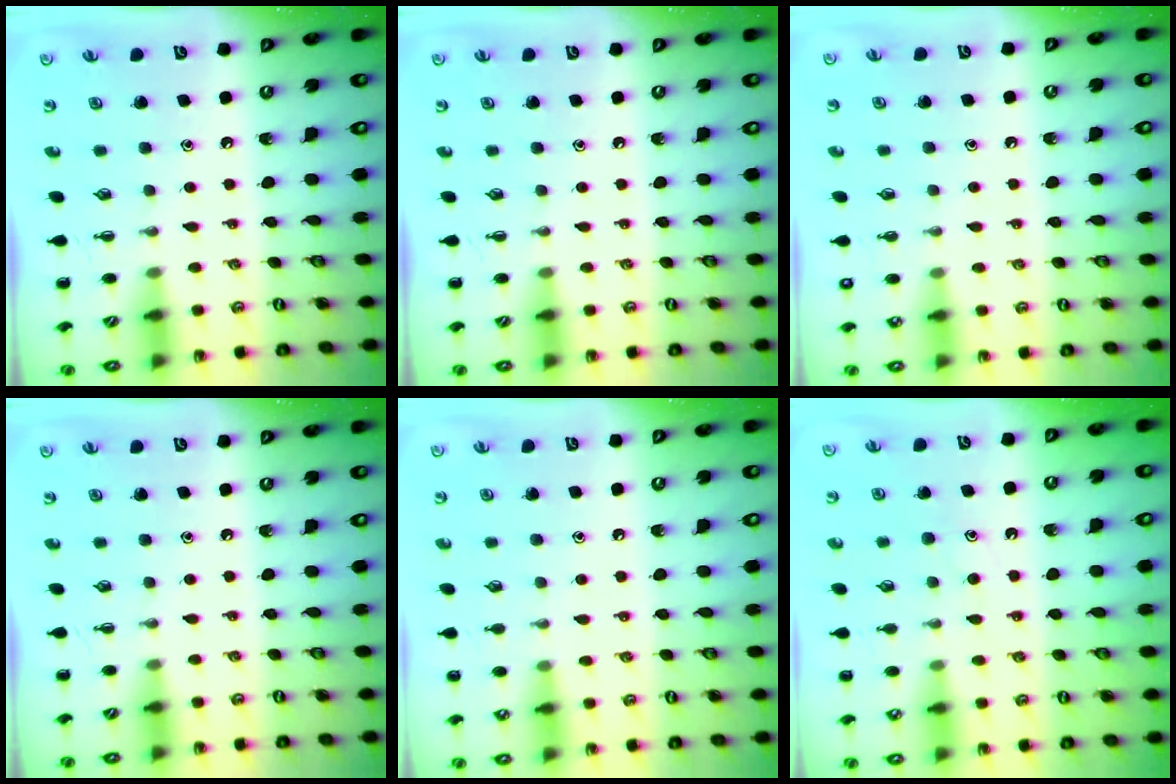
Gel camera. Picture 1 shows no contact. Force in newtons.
{"total": 0.0}
{"total": 1.8, "press": 1.8, "slide": 0.3}
{"total": 0.0}
{"total": 6.2, "press": 5.8, "slide": 2.1}
{"total": 9.6, "press": 9.5, "slide": 1.2}